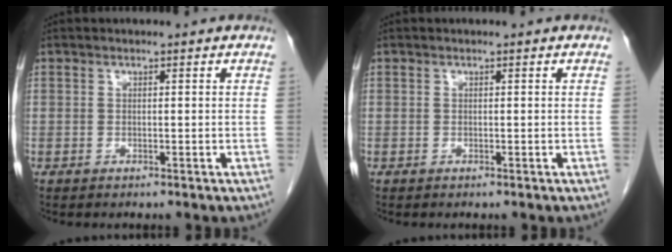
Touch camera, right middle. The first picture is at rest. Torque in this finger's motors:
{"motor_torque": [-0.08, 0.08, 0.00, -0.01]}